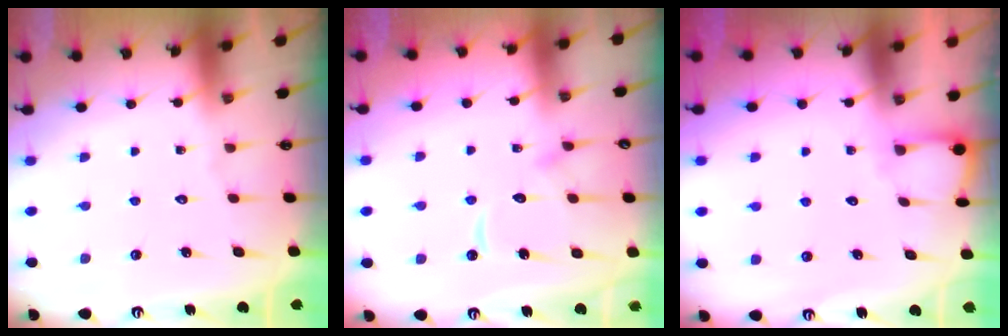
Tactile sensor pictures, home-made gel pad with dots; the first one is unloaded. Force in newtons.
{"total": 11.1, "press": 11.0, "slide": 1.1}
{"total": 2.8, "press": 2.8, "slide": 0.2}